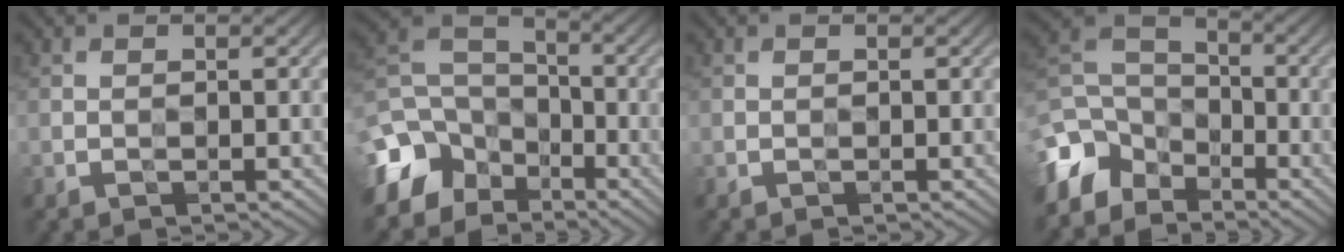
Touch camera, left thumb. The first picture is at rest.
{"total": 11.8, "force": [-6.9, 8.3, 4.7], "torque": [-0.161, -0.019, -0.132]}
{"total": 0.0}
{"total": 9.0, "force": [-6.0, 5.6, 3.5], "torque": [-0.103, -0.002, -0.138]}